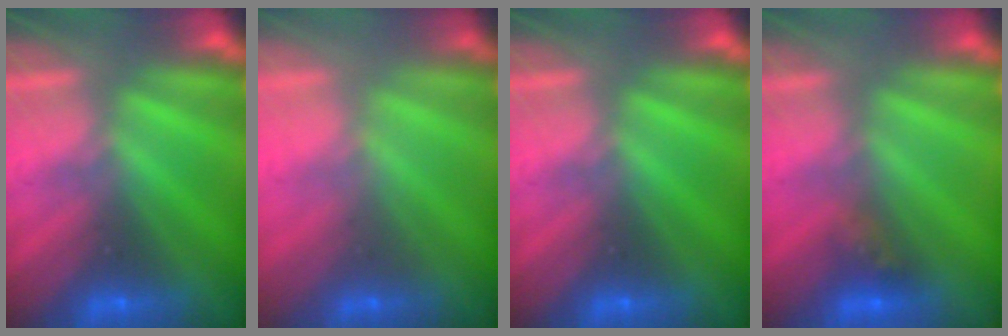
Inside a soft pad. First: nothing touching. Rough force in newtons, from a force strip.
{"total": 2.0}
{"total": 0.0}
{"total": 2.9}